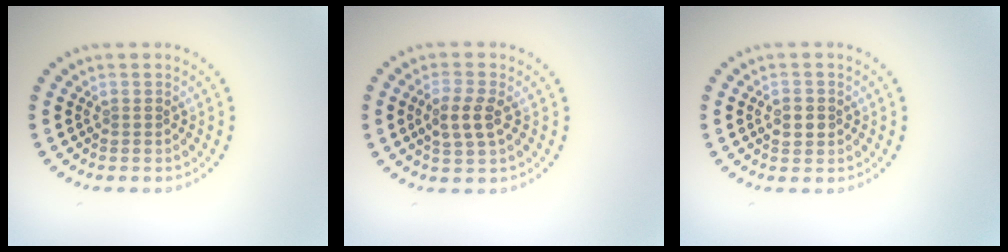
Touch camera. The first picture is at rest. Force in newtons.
{"total": 2.6, "press": 2.5, "slide": 0.8}
{"total": 2.2, "press": 2.2, "slide": 0.1}